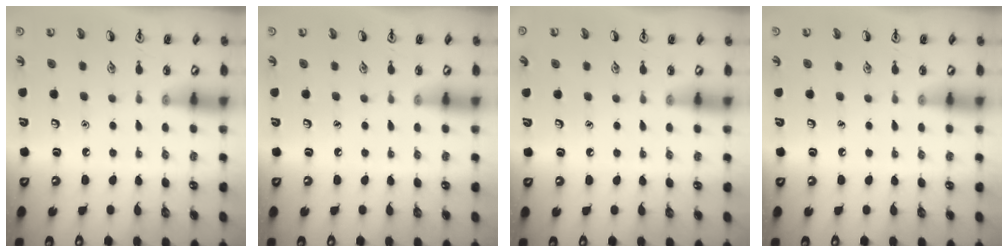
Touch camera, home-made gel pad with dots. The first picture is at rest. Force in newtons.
{"total": 0.0}
{"total": 0.0}
{"total": 0.0}